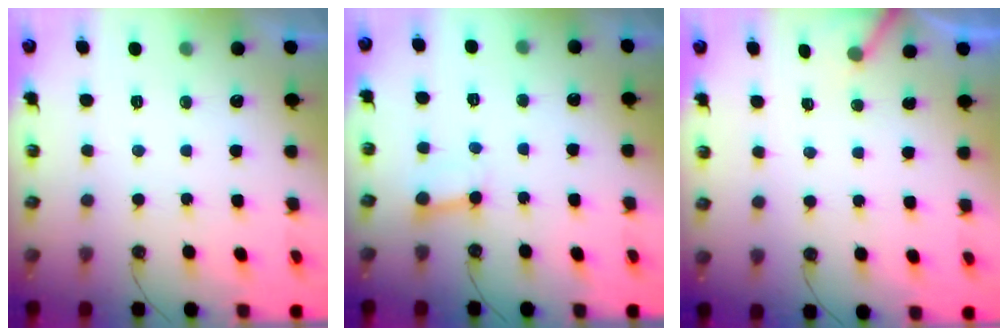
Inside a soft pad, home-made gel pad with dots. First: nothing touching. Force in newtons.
{"total": 2.7, "press": 2.7, "slide": 0.2}
{"total": 3.0, "press": 3.0, "slide": 0.3}